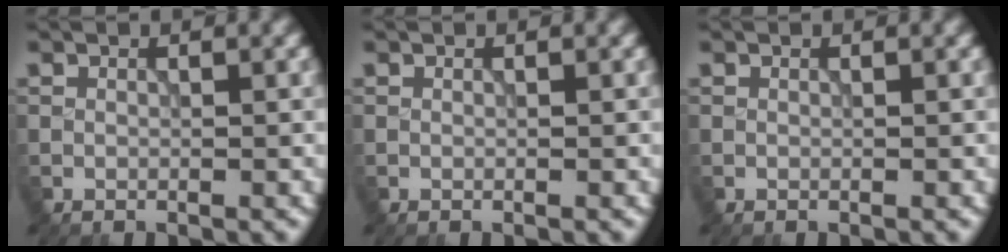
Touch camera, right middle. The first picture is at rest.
{"total": 0.0}
{"total": 0.0}